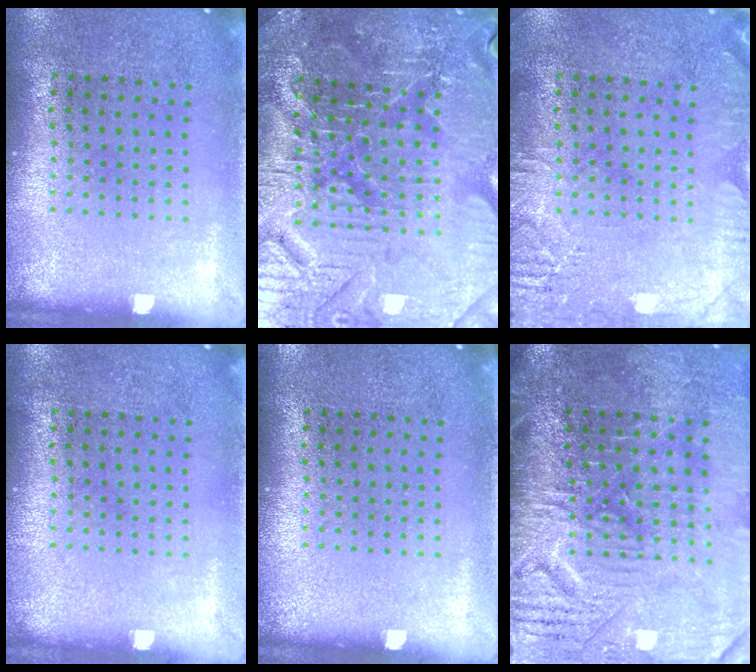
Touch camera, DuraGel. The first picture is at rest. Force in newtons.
{"total": 4.3, "press": 4.2, "slide": 0.8}
{"total": 2.8, "press": 2.7, "slide": 0.4}
{"total": 0.0}
{"total": 0.0}
{"total": 4.8, "press": 4.1, "slide": 2.5}